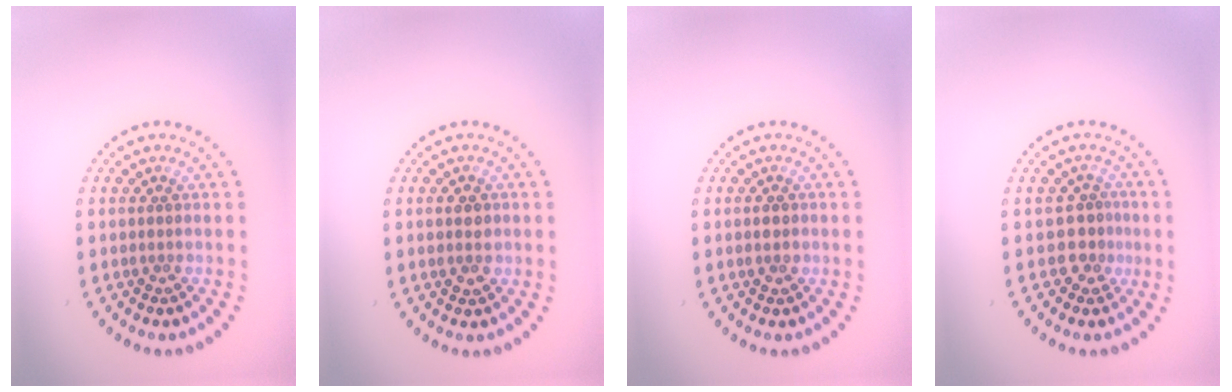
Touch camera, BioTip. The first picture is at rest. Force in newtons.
{"total": 1.5, "press": 1.5, "slide": 0.1}
{"total": 1.6, "press": 1.6, "slide": 0.1}
{"total": 2.0, "press": 1.8, "slide": 1.0}